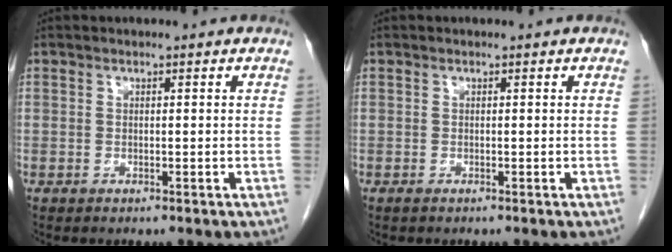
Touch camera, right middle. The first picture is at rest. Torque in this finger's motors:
{"motor_torque": [0.07, 0.14, 0.05, 0.01]}